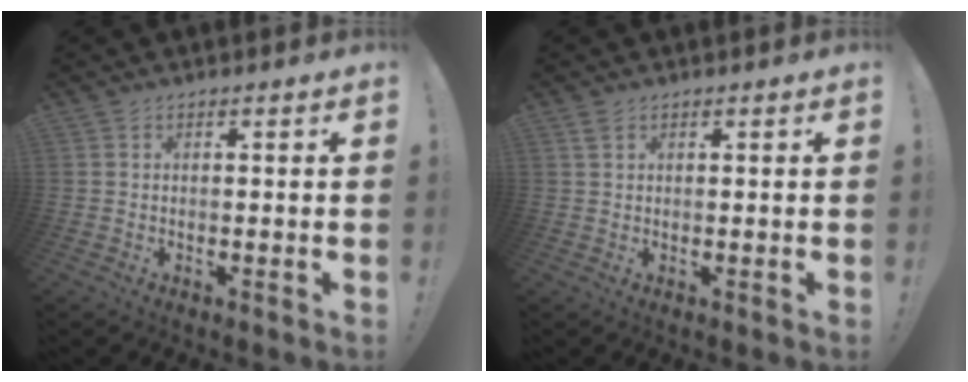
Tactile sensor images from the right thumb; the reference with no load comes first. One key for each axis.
{"total": 1.5, "fx": 1.0, "fy": 0.9, "fz": 0.8, "tx": -0.011, "ty": -0.001, "tz": 0.017}